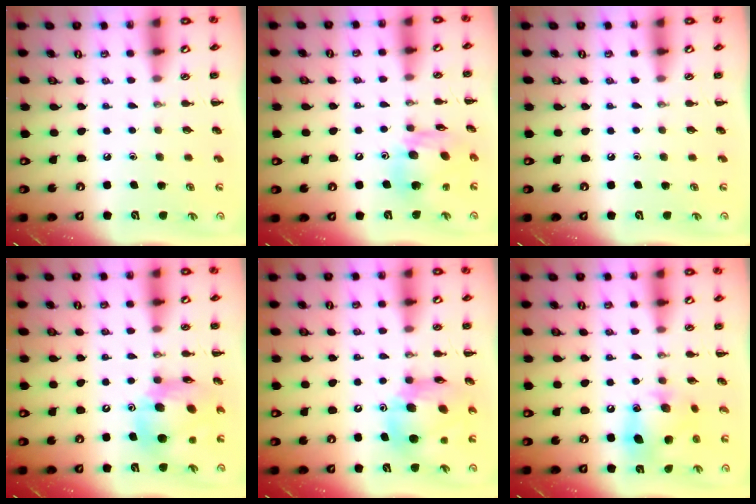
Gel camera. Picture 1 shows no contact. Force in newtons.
{"total": 14.4, "press": 14.3, "slide": 2.2}
{"total": 0.0}
{"total": 12.2, "press": 11.7, "slide": 3.7}
{"total": 13.0, "press": 12.2, "slide": 4.4}
{"total": 11.8, "press": 11.7, "slide": 1.6}